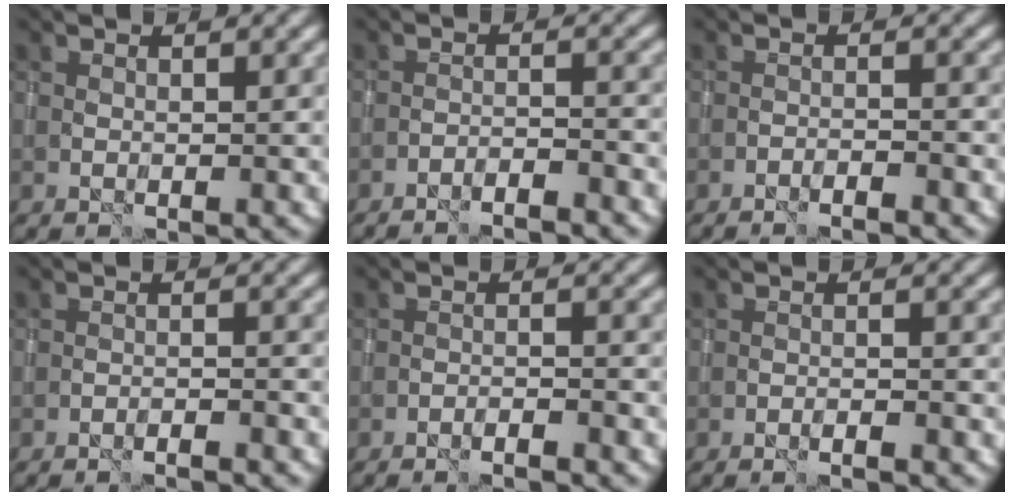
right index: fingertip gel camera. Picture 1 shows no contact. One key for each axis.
{"total": 3.3, "fx": -3.0, "fy": 0.3, "fz": 1.2, "tx": -0.019, "ty": 0.007, "tz": -0.047}
{"total": 1.8, "fx": -1.6, "fy": 0.1, "fz": 0.9, "tx": -0.019, "ty": 0.007, "tz": -0.028}
{"total": 2.2, "fx": -2.0, "fy": 0.2, "fz": 0.9, "tx": -0.011, "ty": 0.010, "tz": -0.033}
{"total": 2.2, "fx": -1.9, "fy": 0.2, "fz": 1.1, "tx": -0.018, "ty": 0.007, "tz": -0.034}
{"total": 1.7, "fx": -1.3, "fy": 0.2, "fz": 1.1, "tx": -0.020, "ty": 0.010, "tz": -0.026}